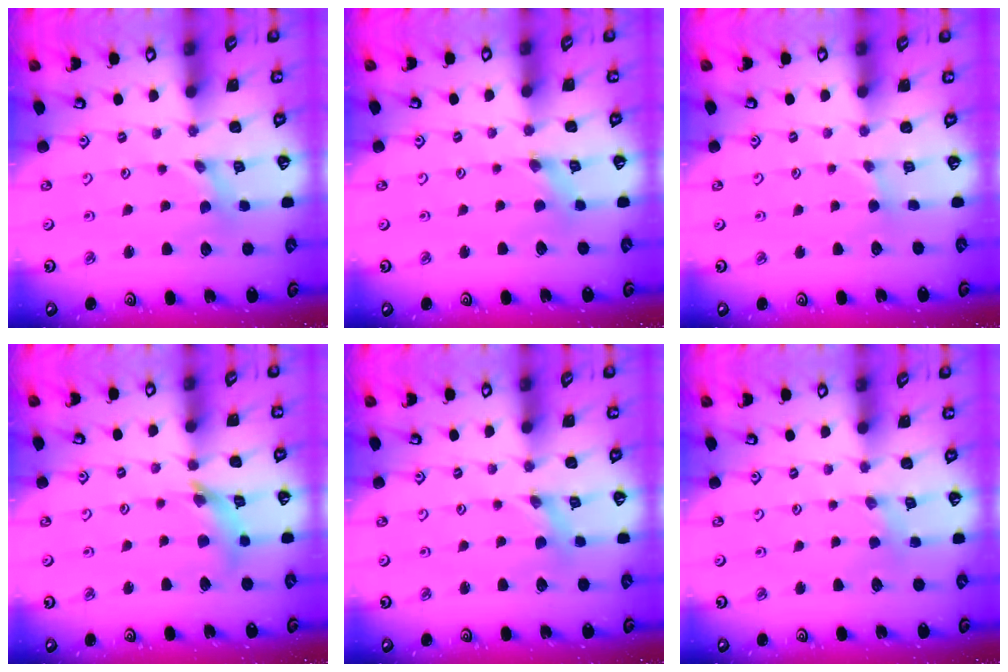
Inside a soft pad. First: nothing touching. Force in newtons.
{"total": 1.0, "press": 1.0, "slide": 0.3}
{"total": 1.6, "press": 1.5, "slide": 0.2}
{"total": 9.7, "press": 9.6, "slide": 1.1}
{"total": 1.3, "press": 1.3, "slide": 0.3}
{"total": 2.5, "press": 2.4, "slide": 0.4}